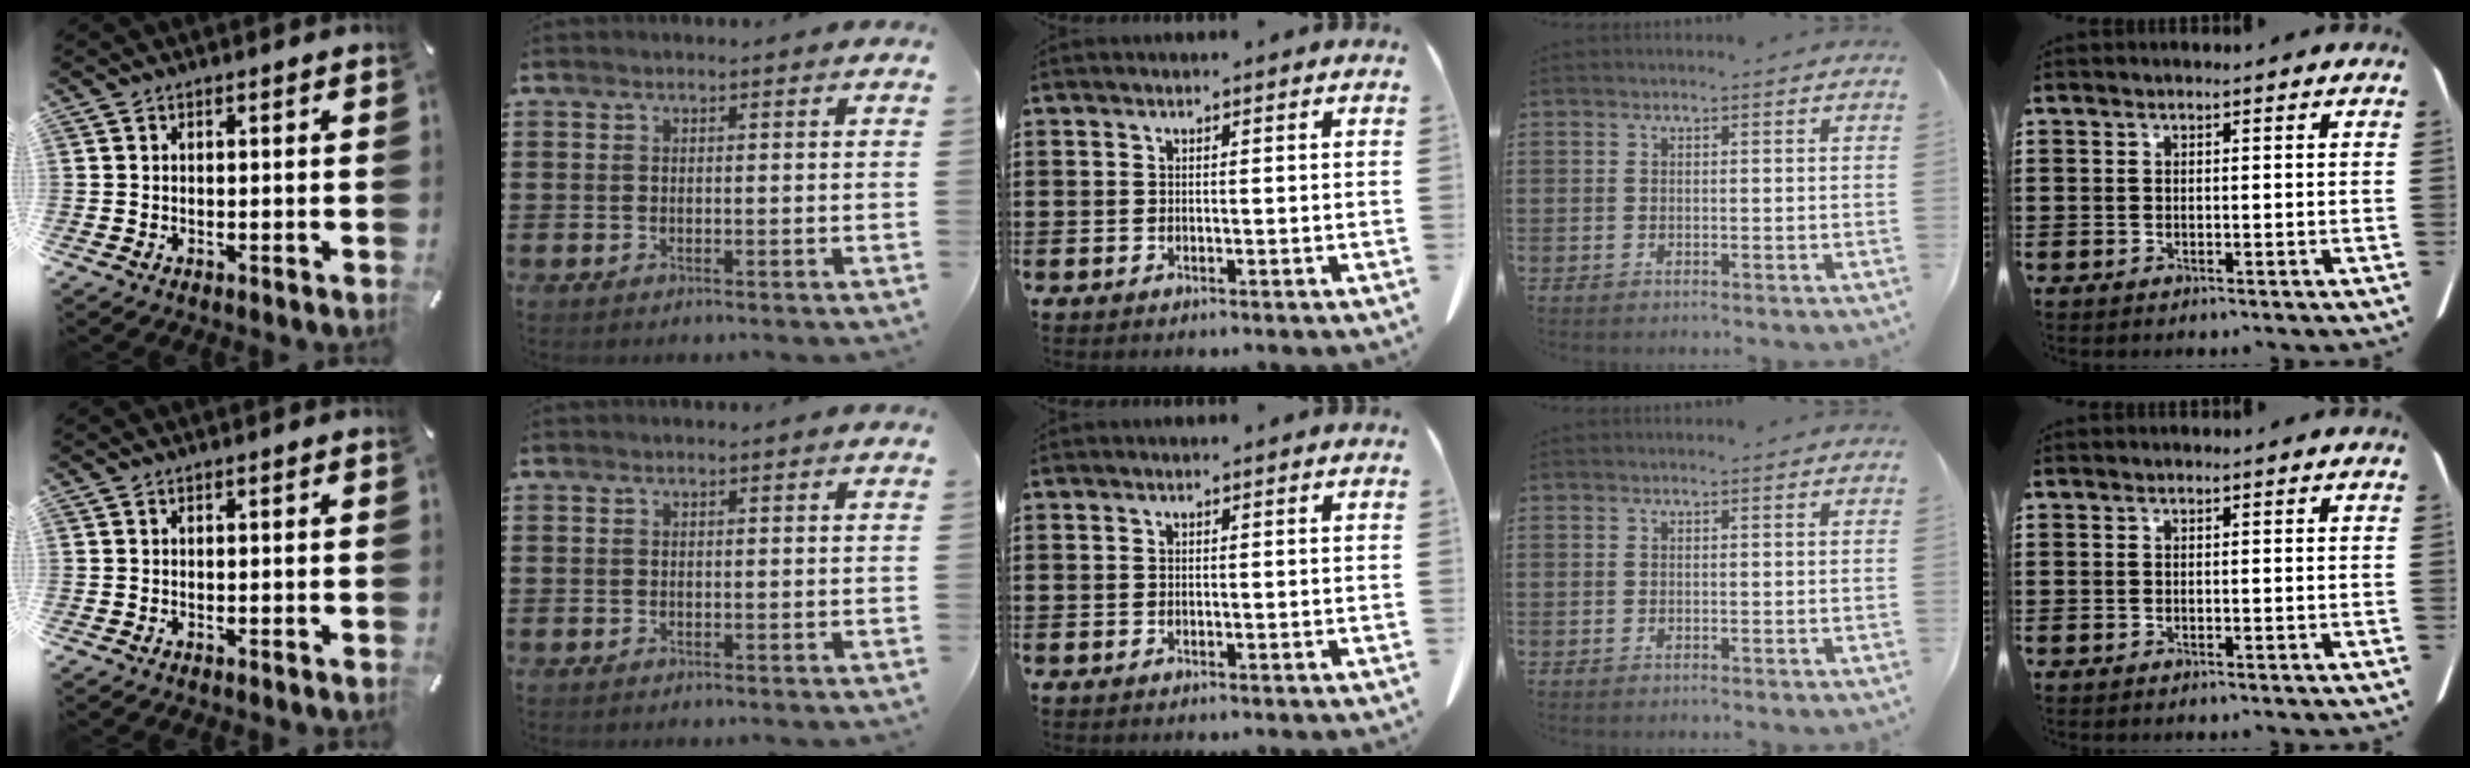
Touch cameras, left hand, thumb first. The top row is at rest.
{}